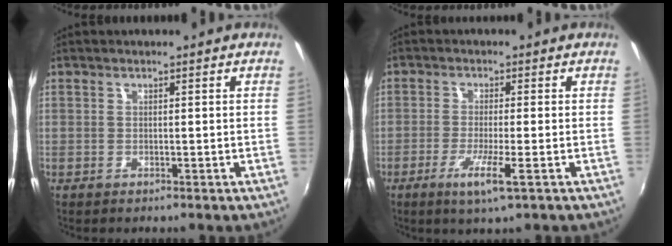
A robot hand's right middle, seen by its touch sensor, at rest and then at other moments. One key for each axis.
{"total": 5.5, "fx": -2.7, "fy": -0.1, "fz": 4.8, "tx": -0.100, "ty": -0.015, "tz": -0.052}